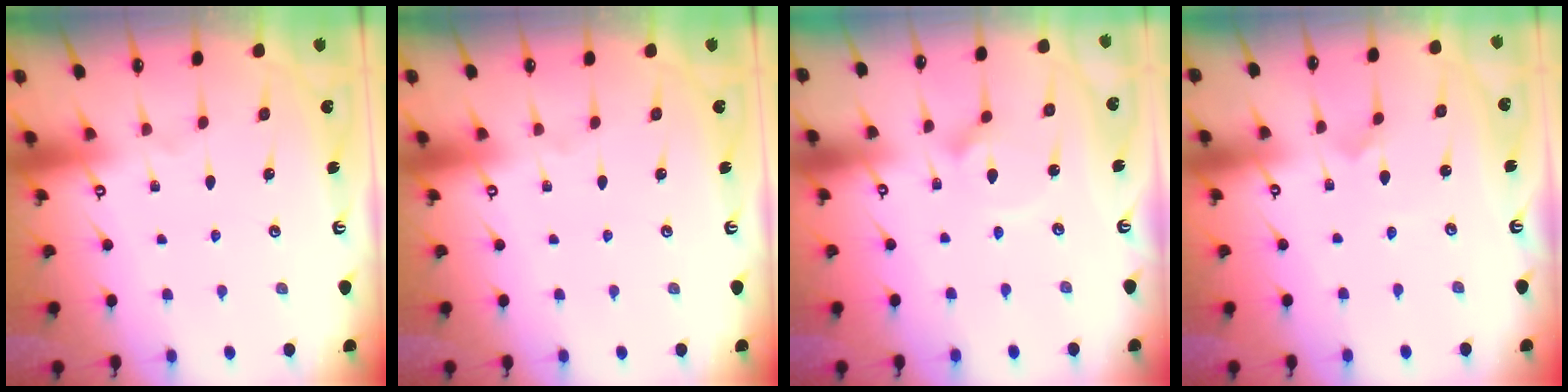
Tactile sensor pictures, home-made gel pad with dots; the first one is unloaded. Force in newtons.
{"total": 0.0}
{"total": 3.1, "press": 3.1, "slide": 0.4}
{"total": 0.6, "press": 0.6, "slide": 0.0}